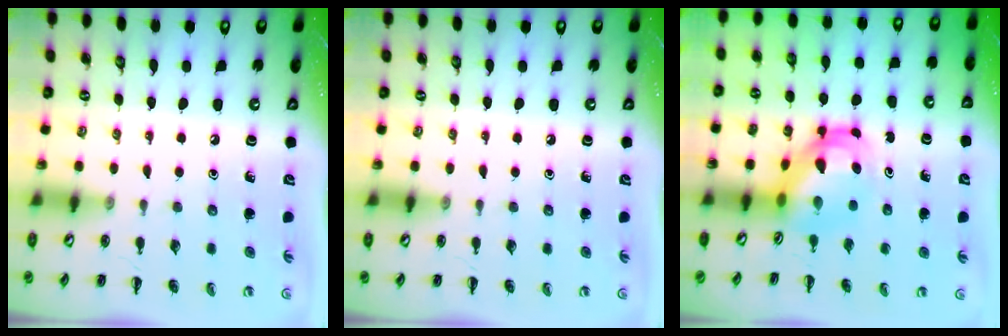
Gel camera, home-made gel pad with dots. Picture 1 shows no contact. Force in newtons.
{"total": 0.0}
{"total": 5.6, "press": 5.4, "slide": 1.5}